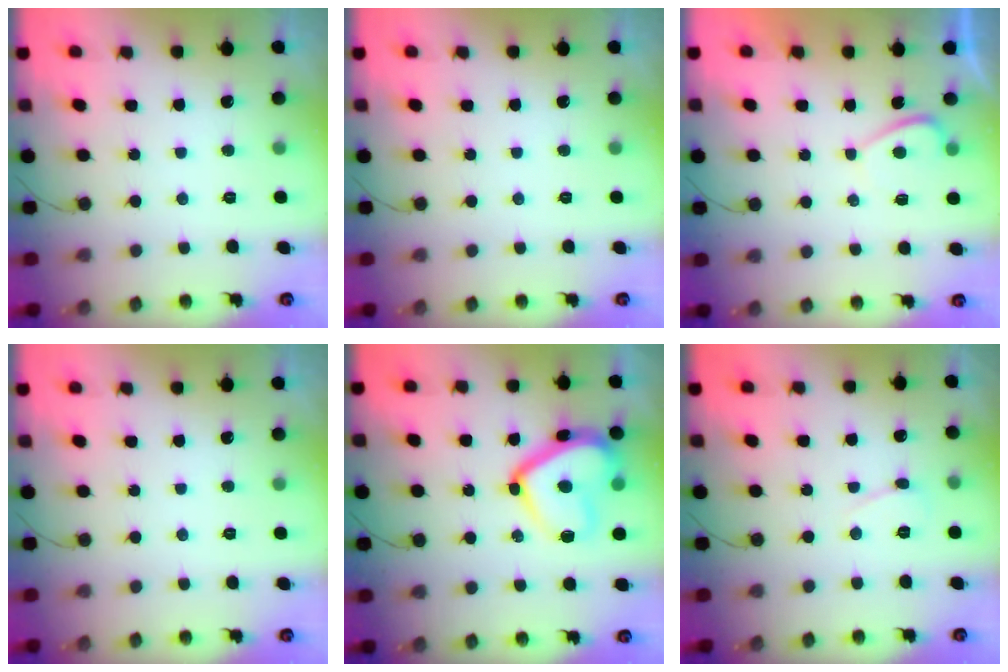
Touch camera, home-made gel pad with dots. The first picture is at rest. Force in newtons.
{"total": 0.0}
{"total": 2.1, "press": 2.0, "slide": 0.7}
{"total": 0.0}
{"total": 16.7, "press": 16.7, "slide": 1.4}
{"total": 3.7, "press": 3.7, "slide": 0.4}